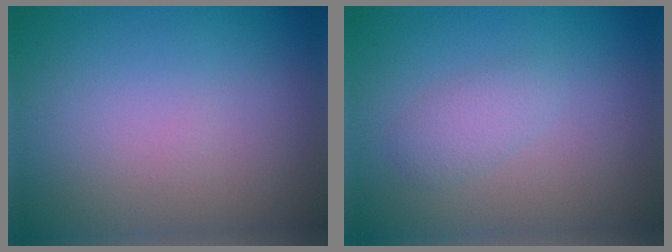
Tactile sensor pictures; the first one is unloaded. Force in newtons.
{"total": 1.8, "press": 1.8, "slide": 0.2}